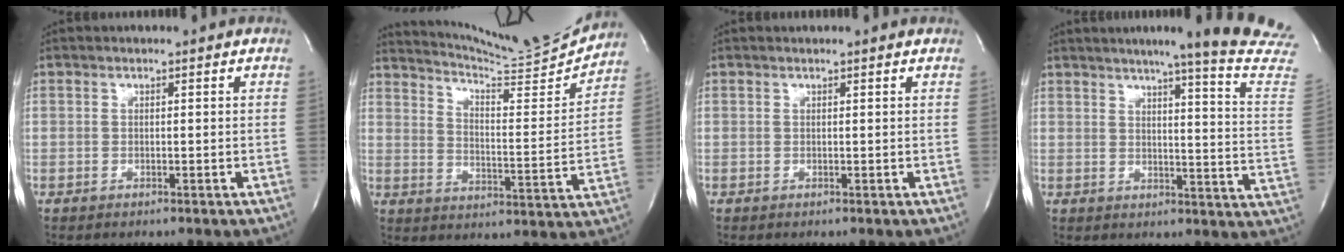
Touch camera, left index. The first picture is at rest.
{"total": 16.4, "force": [16.0, -1.2, 3.3], "torque": [-0.067, -0.066, 0.226]}
{"total": 1.8, "force": [1.7, 0.0, 0.4], "torque": [-0.014, 0.012, 0.019]}
{"total": 19.2, "force": [16.1, -2.1, 10.2], "torque": [-0.140, -0.082, 0.186]}